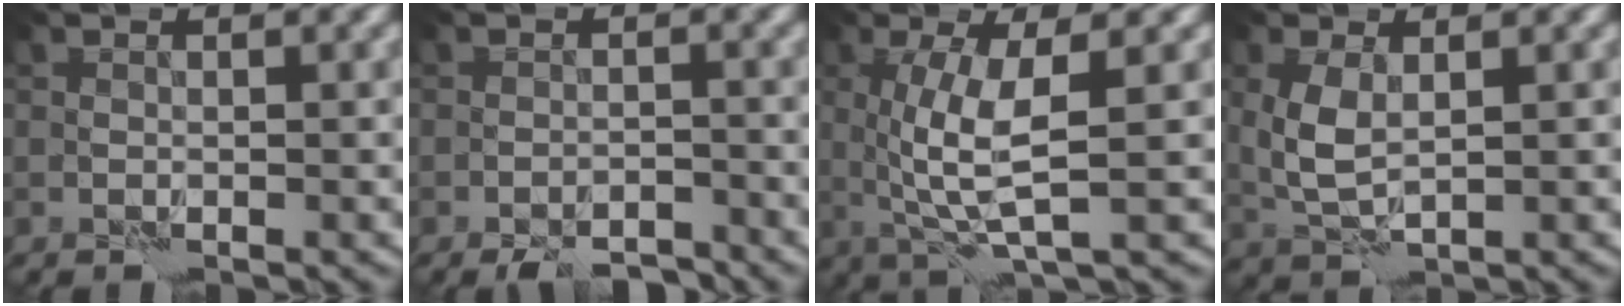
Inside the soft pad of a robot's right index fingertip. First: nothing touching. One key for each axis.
{"total": 4.1, "fx": -3.7, "fy": 1.0, "fz": 1.6, "tx": -0.018, "ty": -0.006, "tz": -0.056}
{"total": 4.9, "fx": 0.9, "fy": 1.1, "fz": 4.7, "tx": -0.094, "ty": -0.005, "tz": 0.019}
{"total": 3.1, "fx": 0.9, "fy": 1.5, "fz": 2.6, "tx": -0.064, "ty": 0.000, "tz": 0.021}